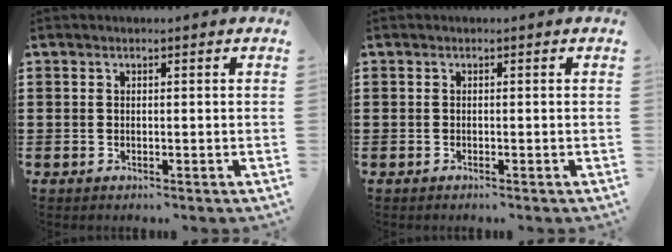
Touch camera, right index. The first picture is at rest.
{"total": 0.0}